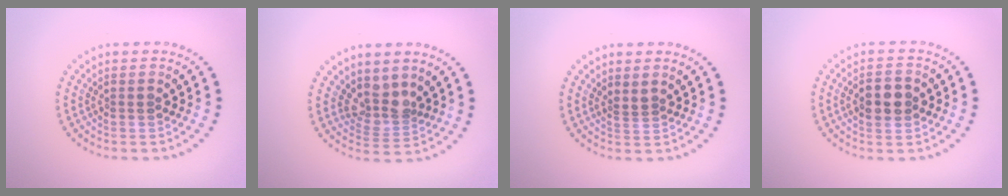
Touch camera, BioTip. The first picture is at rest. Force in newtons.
{"total": 2.7, "press": 1.9, "slide": 1.9}
{"total": 0.7, "press": 0.5, "slide": 0.6}
{"total": 3.7, "press": 3.7, "slide": 0.1}